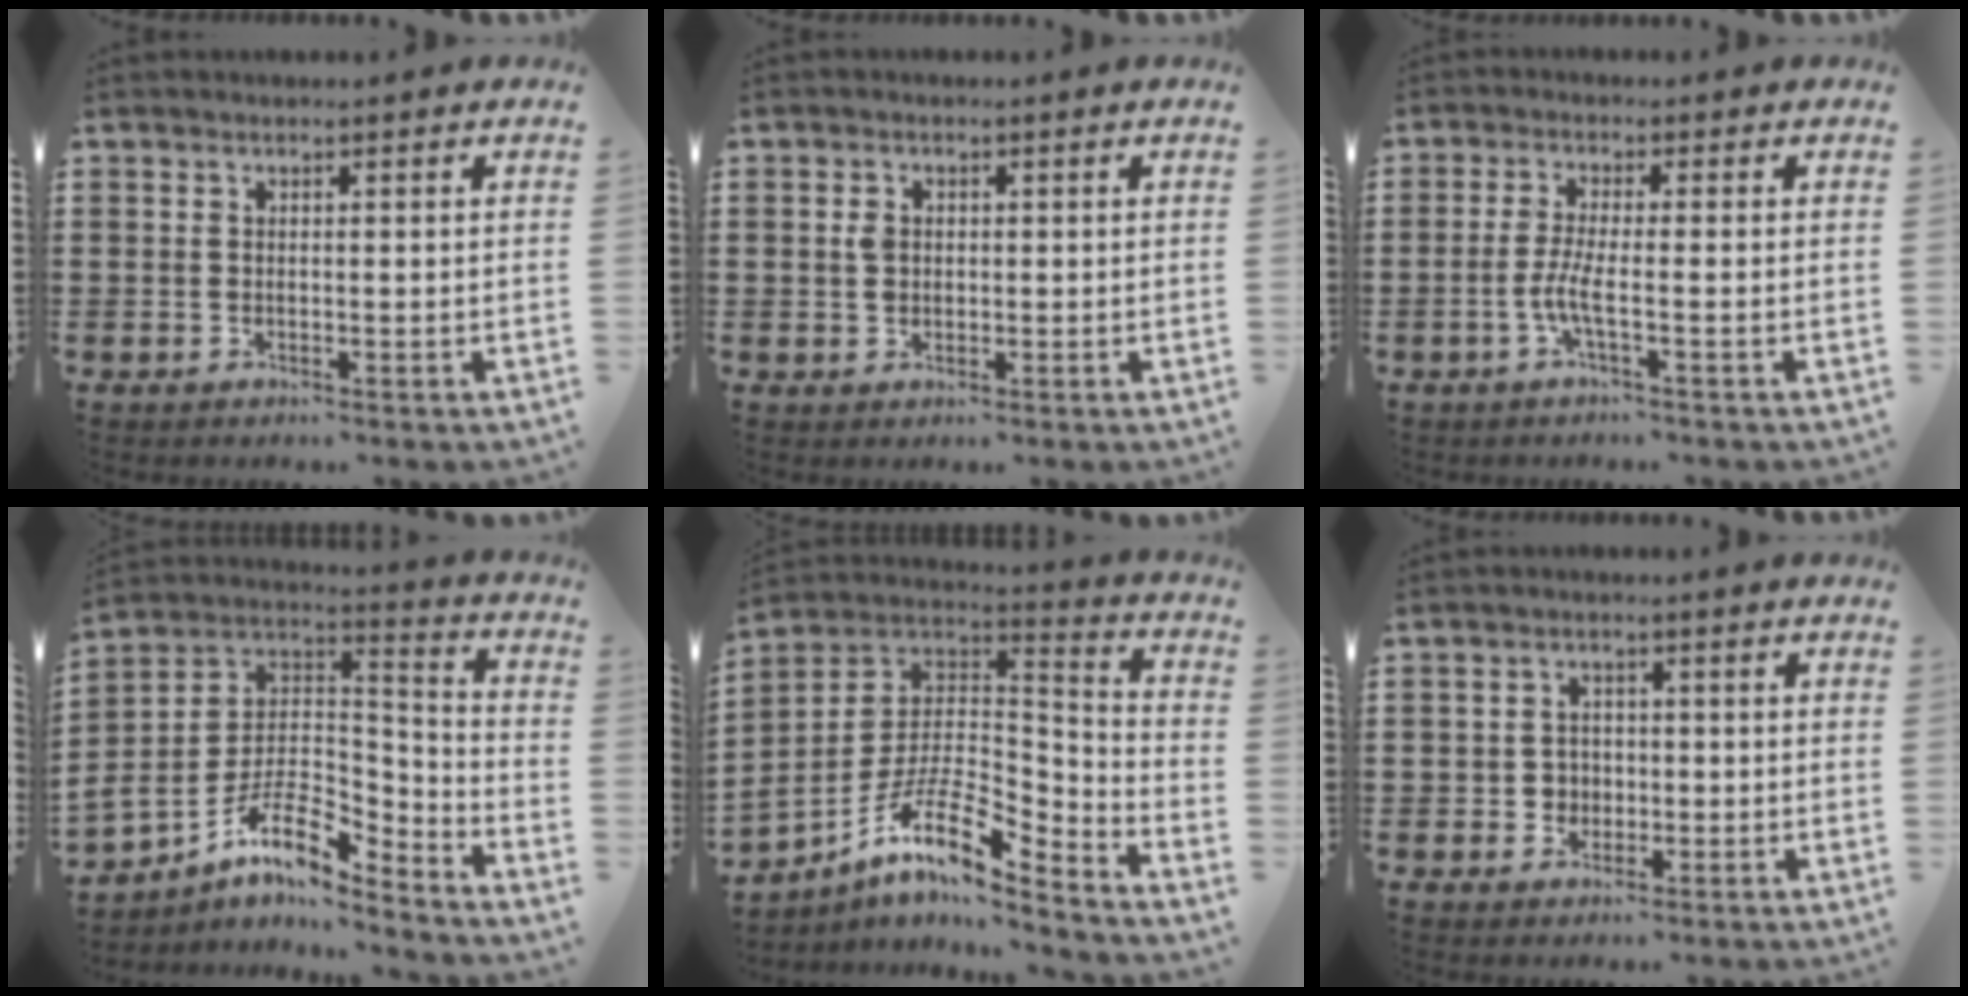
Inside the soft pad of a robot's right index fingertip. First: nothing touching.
{"total": 2.1, "force": [0.3, 1.5, 1.3], "torque": [-0.030, 0.008, 0.004]}
{"total": 4.0, "force": [-1.7, 0.2, 3.6], "torque": [-0.085, -0.011, -0.040]}
{"total": 9.0, "force": [-6.0, 3.6, 5.6], "torque": [-0.131, -0.008, -0.121]}
{"total": 11.5, "force": [-6.8, 3.3, 8.6], "torque": [-0.185, -0.009, -0.138]}
{"total": 2.8, "force": [-0.8, 2.6, 0.6], "torque": [-0.020, 0.005, -0.020]}